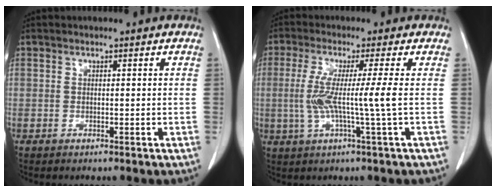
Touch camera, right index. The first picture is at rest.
{"total": 7.0, "force": [-0.3, -1.3, 6.9], "torque": [-0.147, -0.006, -0.006]}